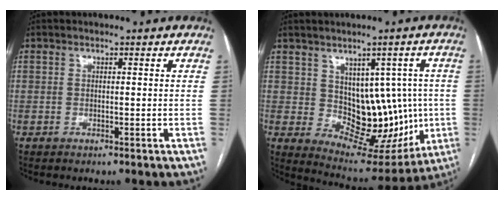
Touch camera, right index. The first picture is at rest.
{"total": 12.4, "force": [0.4, 8.3, 9.2], "torque": [-0.098, 0.024, 0.034]}